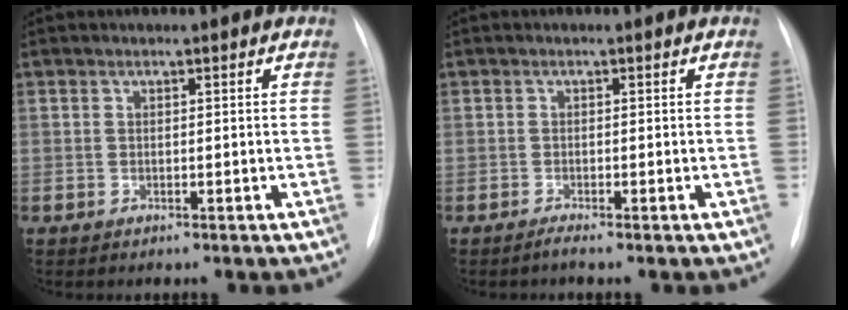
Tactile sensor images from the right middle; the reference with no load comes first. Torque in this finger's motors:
{"motor_torque": [0.03, 0.00, 0.00, 0.00]}